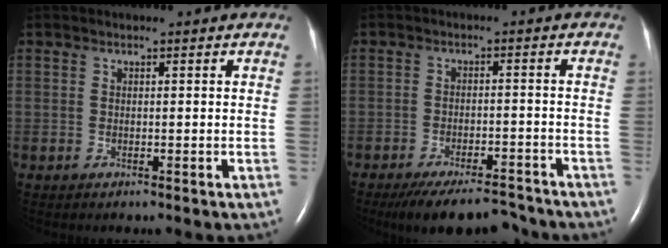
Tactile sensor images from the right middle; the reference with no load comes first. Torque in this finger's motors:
{"motor_torque": [0.12, -0.13, 0.10, 0.07]}